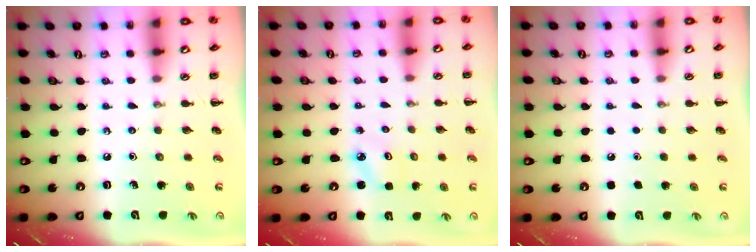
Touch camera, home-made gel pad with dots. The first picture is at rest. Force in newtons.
{"total": 2.5, "press": 2.4, "slide": 0.5}
{"total": 1.8, "press": 1.8, "slide": 0.1}